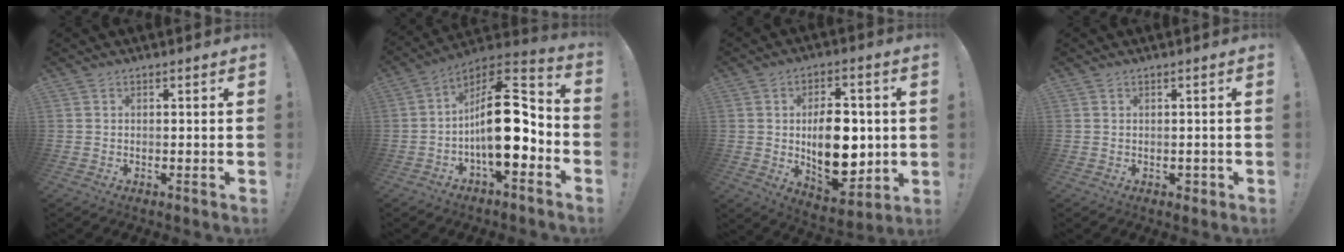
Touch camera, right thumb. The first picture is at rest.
{"total": 19.6, "force": [-2.2, 8.8, 17.3], "torque": [-0.286, 0.014, -0.030]}
{"total": 16.5, "force": [-0.2, 9.9, 13.2], "torque": [-0.210, -0.011, -0.001]}
{"total": 1.4, "force": [-0.2, 1.2, 0.7], "torque": [-0.003, 0.001, -0.003]}